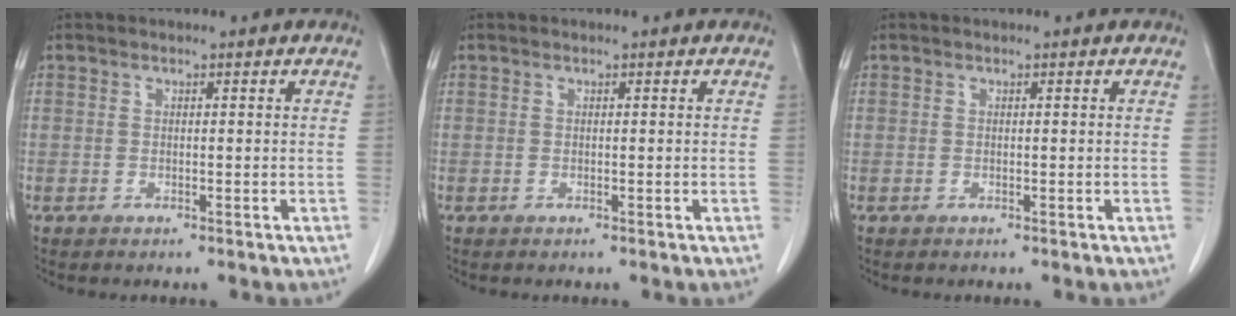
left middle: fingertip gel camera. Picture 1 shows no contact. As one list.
[{"total": 0.0}, {"total": 0.0}]